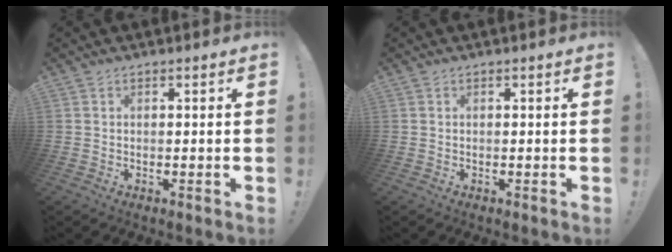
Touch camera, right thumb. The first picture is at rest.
{"total": 0.0}